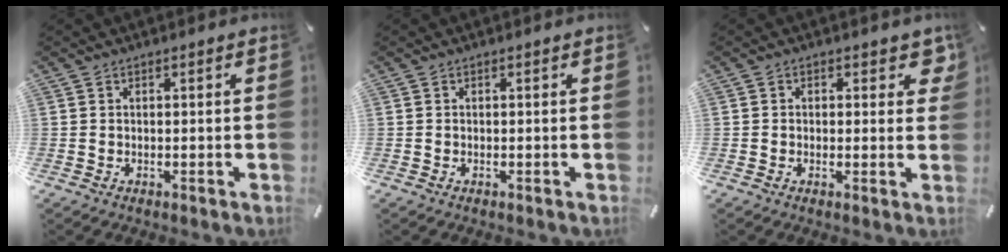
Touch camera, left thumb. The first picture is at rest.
{"total": 0.0}
{"total": 3.5, "force": [1.3, 2.4, 2.3], "torque": [-0.007, -0.005, 0.015]}